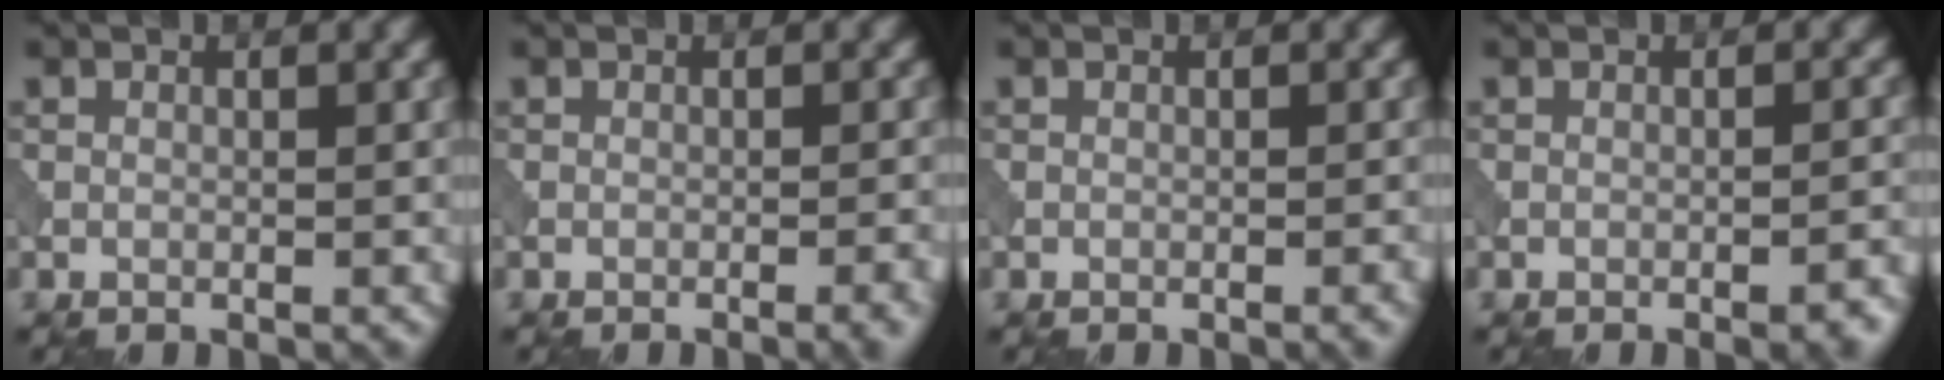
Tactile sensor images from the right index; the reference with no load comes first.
{"total": 2.0, "force": [-1.0, 0.4, 1.7], "torque": [-0.016, 0.005, -0.015]}
{"total": 1.0, "force": [-0.4, 0.2, 0.9], "torque": [-0.009, 0.002, -0.008]}
{"total": 2.6, "force": [-1.5, 0.7, 2.0], "torque": [-0.023, 0.005, -0.021]}